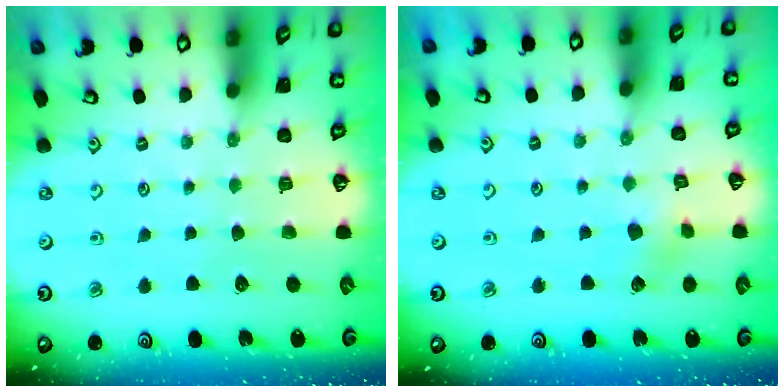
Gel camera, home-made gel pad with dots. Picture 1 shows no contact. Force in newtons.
{"total": 3.2, "press": 3.1, "slide": 0.6}